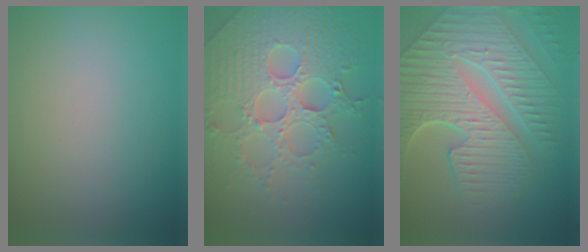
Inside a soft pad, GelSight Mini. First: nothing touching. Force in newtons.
{"total": 8.2, "press": 5.9, "slide": 5.7}
{"total": 10.4, "press": 7.1, "slide": 7.6}